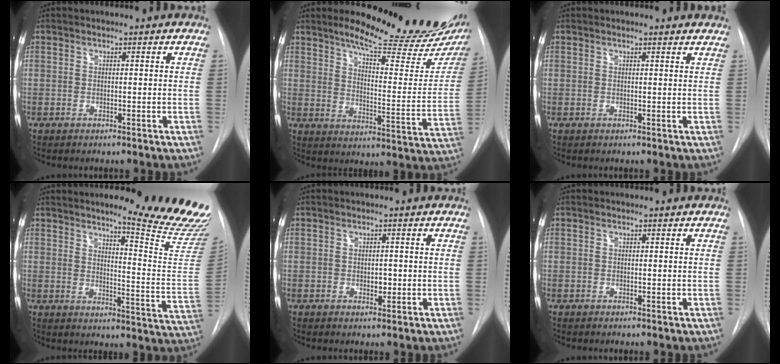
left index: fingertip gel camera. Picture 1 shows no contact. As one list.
[{"total": 21.2, "force": [17.8, 3.5, 11.0], "torque": [-0.149, -0.065, 0.223]}, {"total": 2.8, "force": [2.7, 0.4, 0.3], "torque": [-0.010, -0.003, 0.019]}, {"total": 17.4, "force": [15.6, -1.2, 7.6], "torque": [-0.100, -0.129, 0.178]}, {"total": 1.2, "force": [-0.1, 0.9, 0.9], "torque": [-0.011, 0.000, 0.001]}, {"total": 0.0}]